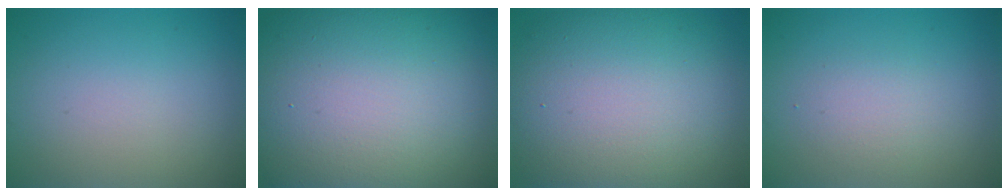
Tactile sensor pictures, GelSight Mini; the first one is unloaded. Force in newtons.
{"total": 21.8, "press": 21.8, "slide": 1.0}
{"total": 14.9, "press": 14.9, "slide": 0.8}
{"total": 1.9, "press": 1.9, "slide": 0.1}